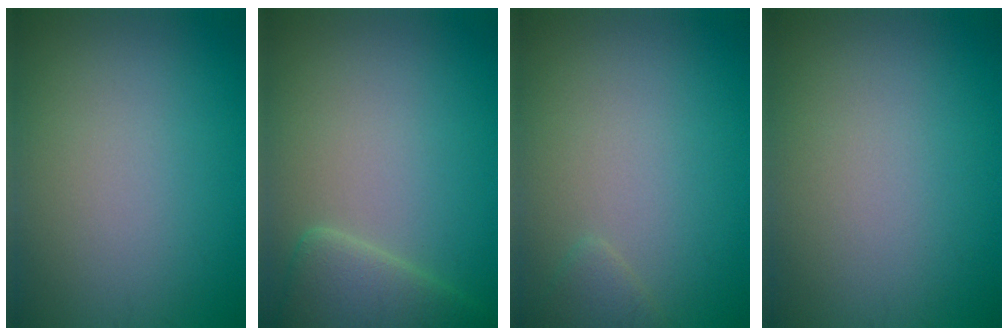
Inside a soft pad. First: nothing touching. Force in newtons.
{"total": 3.5, "press": 3.5, "slide": 0.4}
{"total": 1.0, "press": 1.0, "slide": 0.0}
{"total": 0.0}